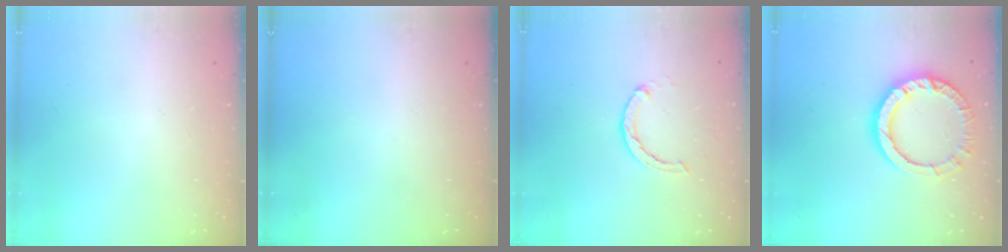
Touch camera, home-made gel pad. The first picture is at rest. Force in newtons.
{"total": 0.0}
{"total": 2.4, "press": 2.4, "slide": 0.4}
{"total": 12.3, "press": 12.2, "slide": 1.3}